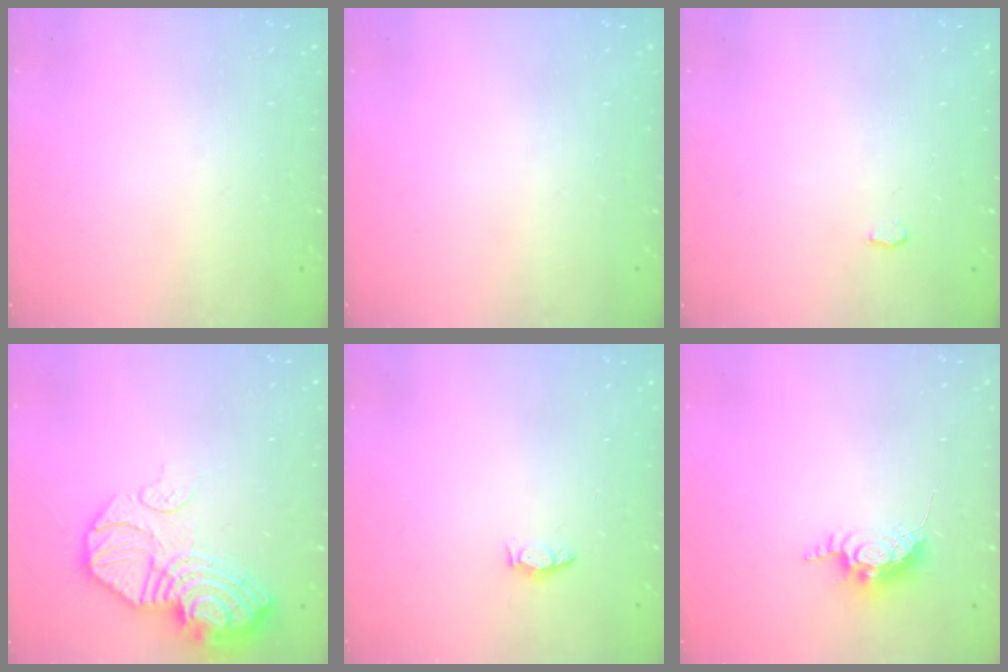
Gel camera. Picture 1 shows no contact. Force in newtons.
{"total": 0.0}
{"total": 2.1, "press": 2.1, "slide": 0.2}
{"total": 15.8, "press": 15.7, "slide": 1.4}
{"total": 3.4, "press": 2.6, "slide": 2.1}
{"total": 7.2, "press": 7.1, "slide": 0.5}